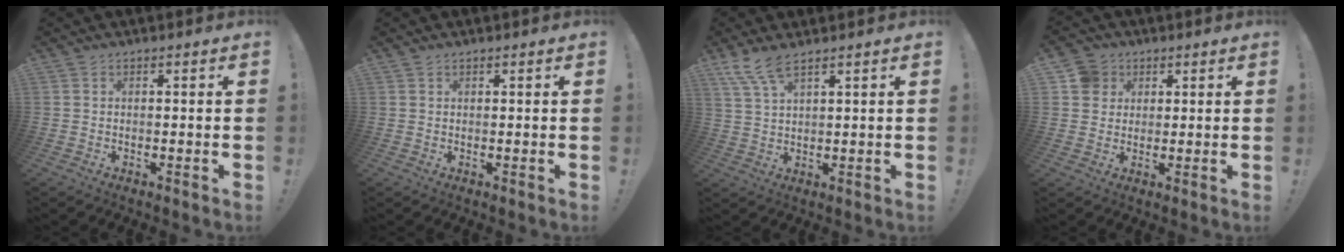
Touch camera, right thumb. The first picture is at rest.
{"total": 0.6, "force": [0.5, 0.3, 0.1], "torque": [-0.001, 0.000, 0.010]}
{"total": 6.4, "force": [4.7, 1.2, 4.2], "torque": [-0.094, -0.017, 0.090]}
{"total": 6.3, "force": [2.5, 5.6, 1.3], "torque": [-0.016, -0.007, 0.049]}